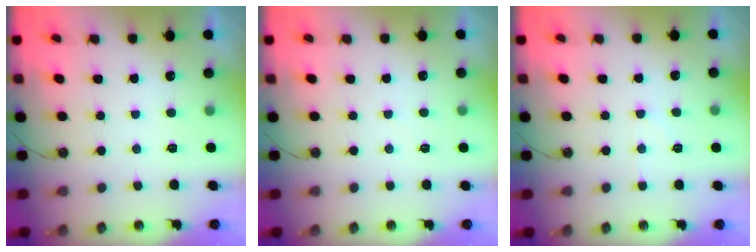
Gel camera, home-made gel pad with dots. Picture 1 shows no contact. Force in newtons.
{"total": 1.8, "press": 1.7, "slide": 0.3}
{"total": 4.7, "press": 4.7, "slide": 0.6}